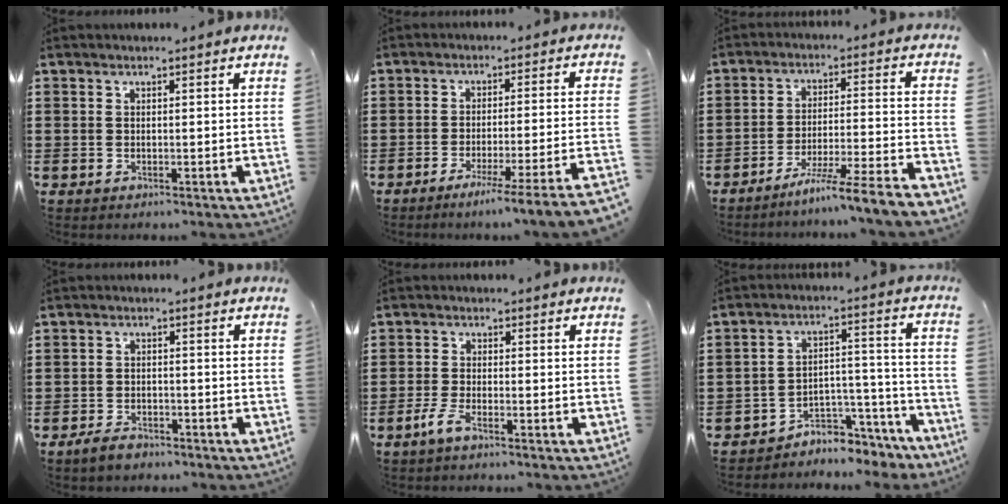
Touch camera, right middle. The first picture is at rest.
{"total": 5.5, "force": [-4.4, -1.2, 3.1], "torque": [-0.046, -0.030, -0.084]}
{"total": 7.4, "force": [-6.6, -1.3, 3.2], "torque": [-0.051, -0.017, -0.128]}
{"total": 2.8, "force": [-2.5, 1.1, 0.6], "torque": [-0.013, 0.006, -0.050]}
{"total": 3.3, "force": [-2.2, 0.7, 2.4], "torque": [-0.067, -0.009, -0.049]}
{"total": 5.1, "force": [-4.8, 1.8, 0.8], "torque": [-0.018, 0.011, -0.094]}